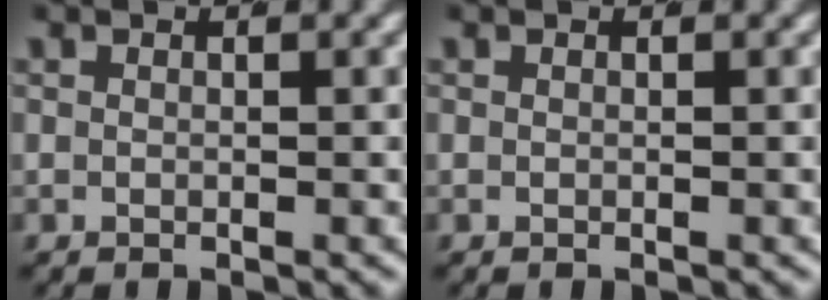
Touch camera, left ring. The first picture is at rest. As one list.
[{"total": 0.0}]